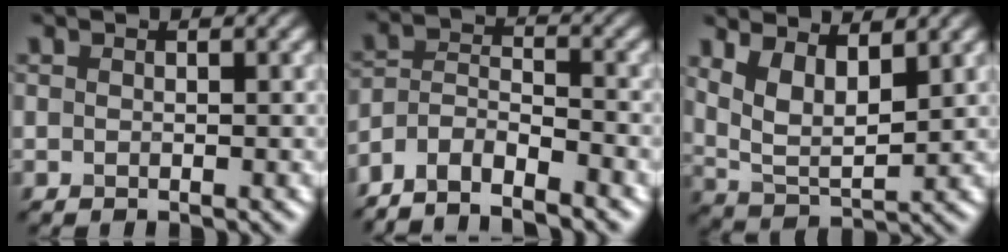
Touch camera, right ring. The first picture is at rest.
{"total": 5.7, "force": [-5.0, 1.5, 2.4], "torque": [-0.040, -0.003, -0.100]}
{"total": 5.0, "force": [2.4, 2.2, 3.7], "torque": [-0.084, -0.013, 0.052]}